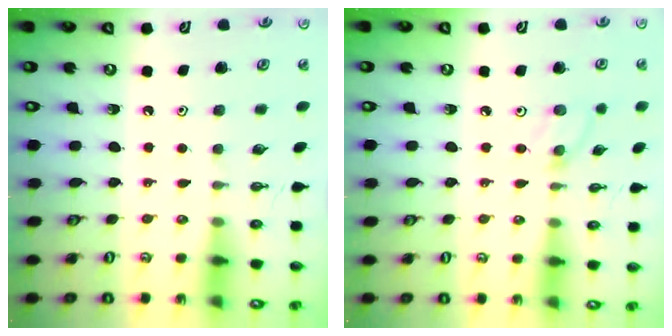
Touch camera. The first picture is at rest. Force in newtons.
{"total": 3.8, "press": 3.8, "slide": 0.4}